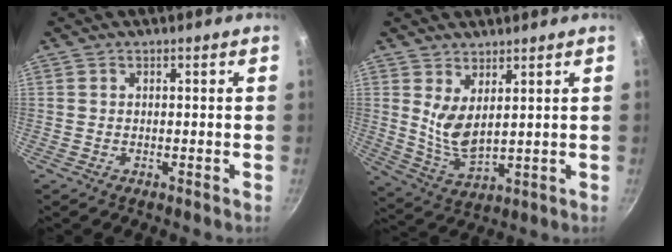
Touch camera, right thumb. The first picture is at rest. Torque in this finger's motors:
{"motor_torque": [-0.68, 1.14, 0.48, 0.96, 0.10]}